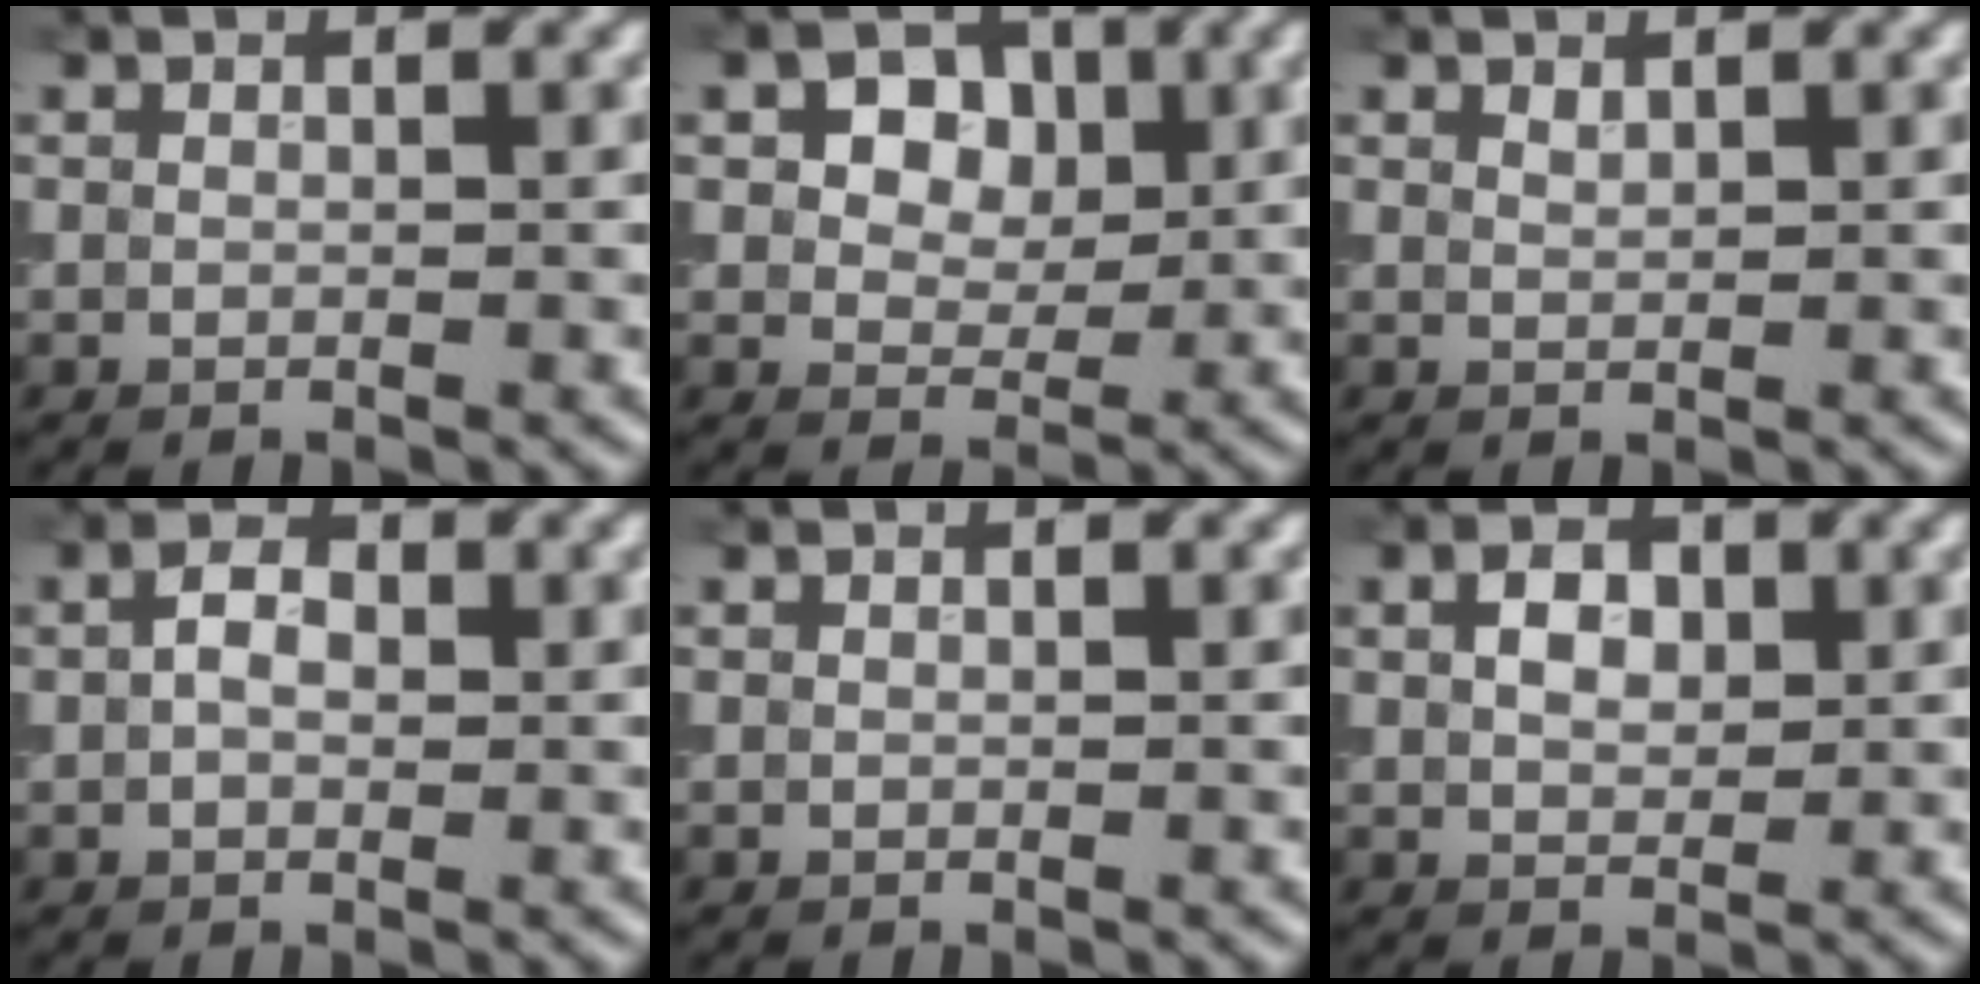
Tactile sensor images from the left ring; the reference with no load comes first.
{"total": 5.1, "force": [1.4, 3.7, 3.3], "torque": [-0.048, 0.010, 0.001]}
{"total": 0.6, "force": [0.5, 0.1, 0.2], "torque": [-0.003, -0.001, 0.013]}
{"total": 2.4, "force": [0.2, 1.6, 1.8], "torque": [-0.030, 0.003, -0.001]}
{"total": 0.0}
{"total": 2.8, "force": [0.6, 1.9, 1.9], "torque": [-0.037, 0.003, 0.011]}